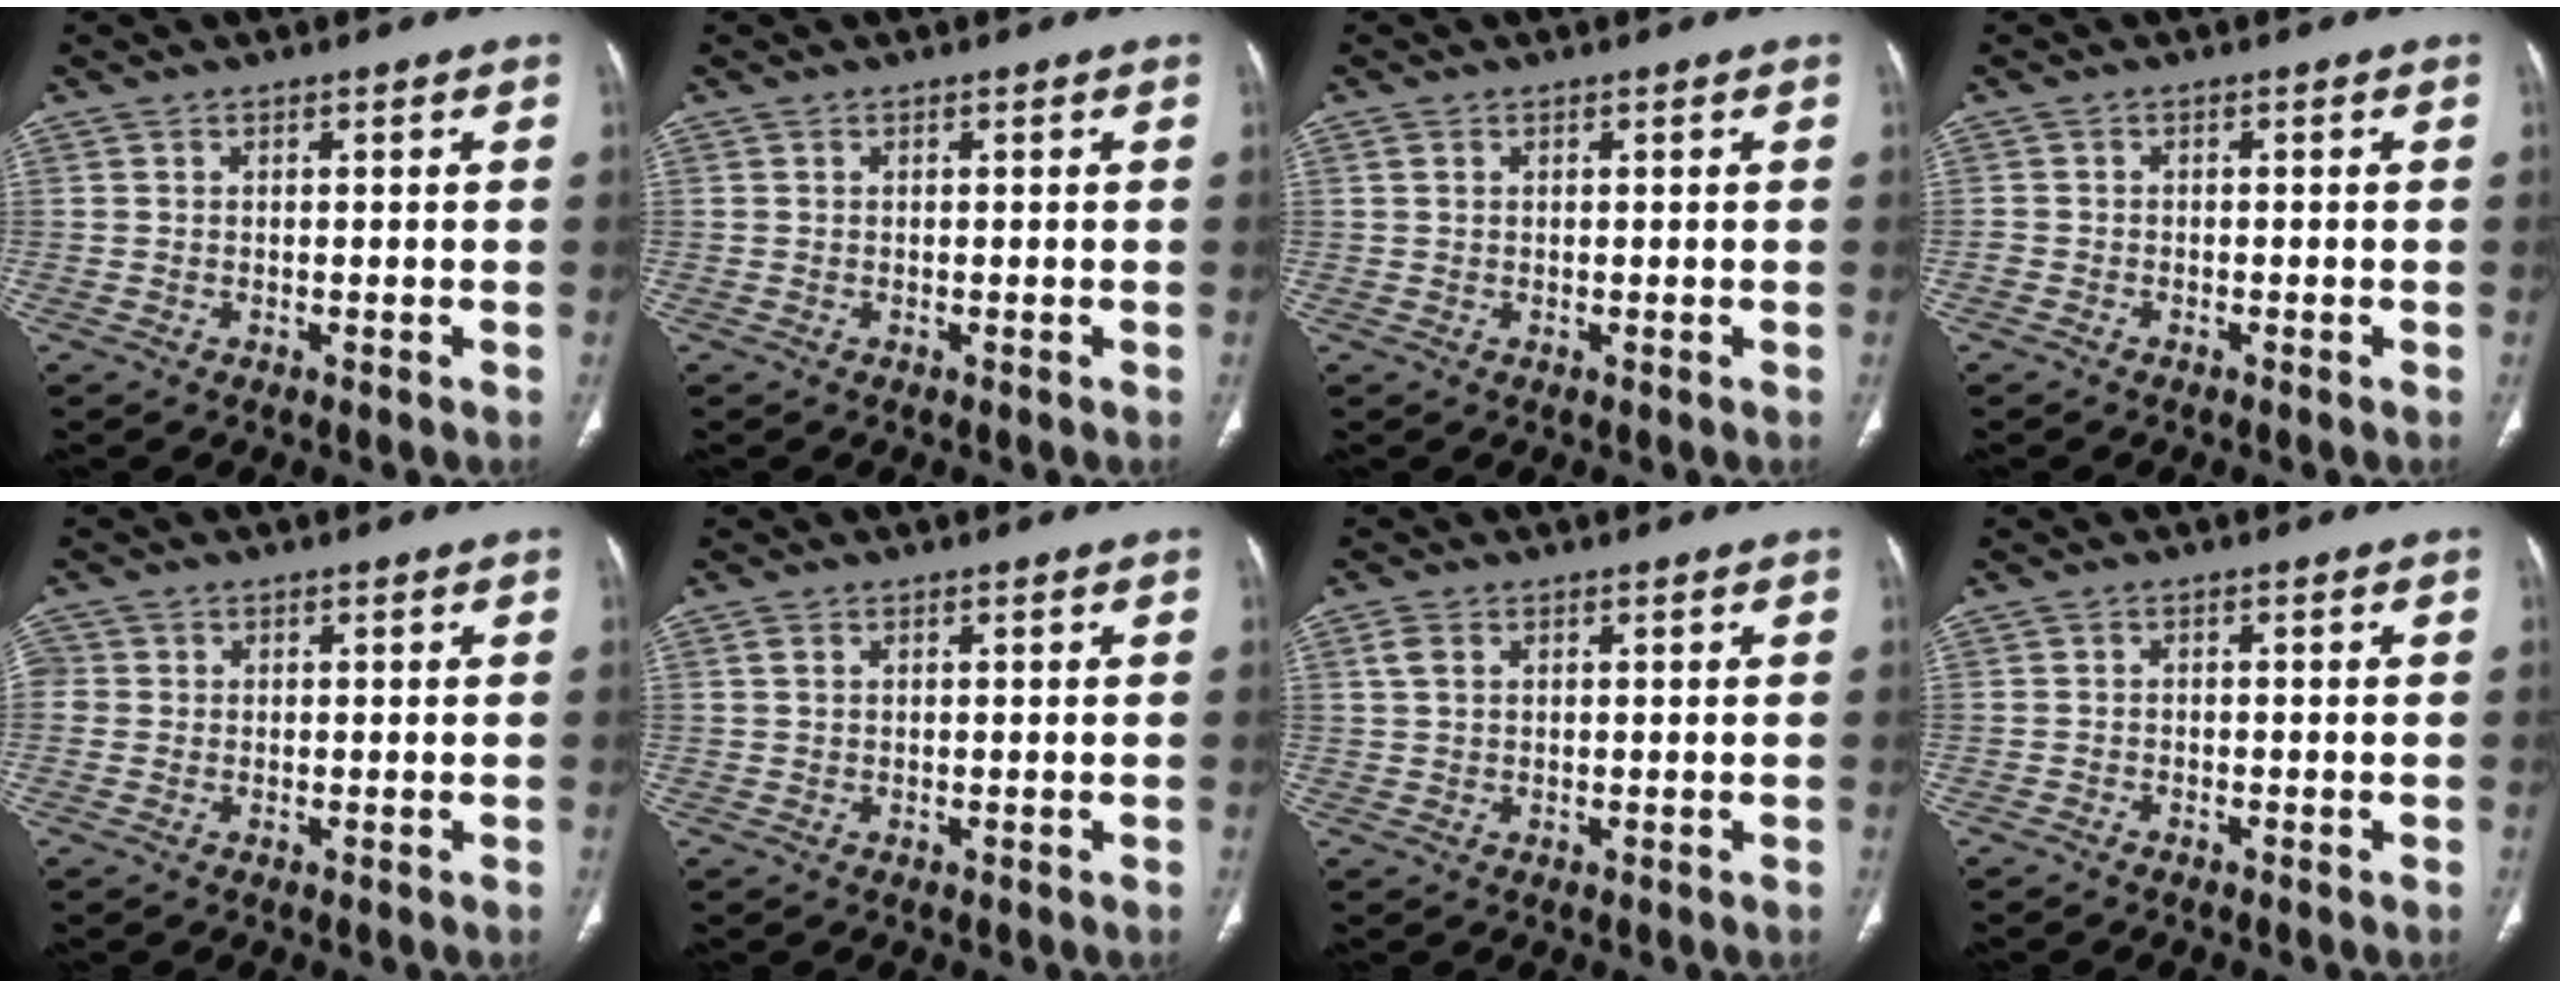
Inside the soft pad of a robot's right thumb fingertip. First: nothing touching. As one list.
[{"total": 0.0}, {"total": 0.8, "force": [0.3, 0.5, 0.5], "torque": [-0.012, 0.005, 0.008]}, {"total": 1.0, "force": [-0.7, 0.6, 0.2], "torque": [-0.005, 0.003, -0.017]}, {"total": 2.1, "force": [0.1, 2.1, 0.6], "torque": [0.000, 0.007, 0.001]}, {"total": 0.9, "force": [0.3, 0.6, 0.6], "torque": [-0.016, 0.005, 0.009]}, {"total": 2.2, "force": [0.8, 1.4, 1.5], "torque": [-0.037, 0.007, 0.020]}, {"total": 0.8, "force": [-0.7, 0.2, 0.2], "torque": [-0.006, 0.003, -0.013]}]